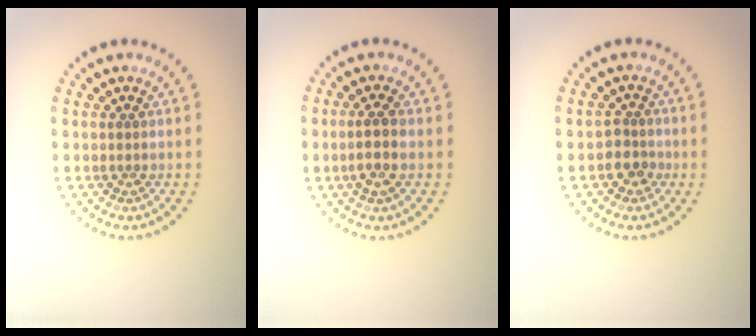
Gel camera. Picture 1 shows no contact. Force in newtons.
{"total": 2.2, "press": 2.0, "slide": 0.9}
{"total": 2.0, "press": 1.7, "slide": 1.0}